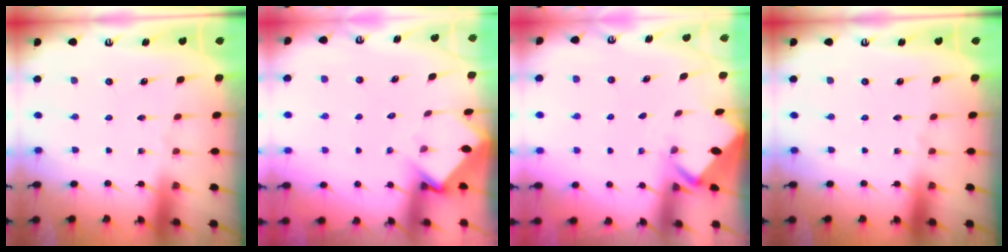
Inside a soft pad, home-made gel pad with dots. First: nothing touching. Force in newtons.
{"total": 3.5, "press": 3.5, "slide": 0.2}
{"total": 1.9, "press": 1.9, "slide": 0.1}
{"total": 0.0}